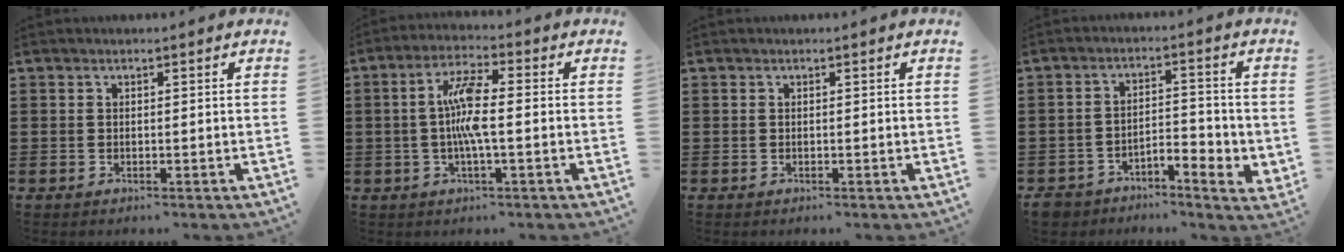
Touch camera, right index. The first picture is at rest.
{"total": 6.2, "force": [-0.3, 1.1, 6.1], "torque": [-0.127, 0.000, -0.014]}
{"total": 0.0}
{"total": 4.4, "force": [-3.5, 1.5, 2.2], "torque": [-0.045, 0.006, -0.069]}